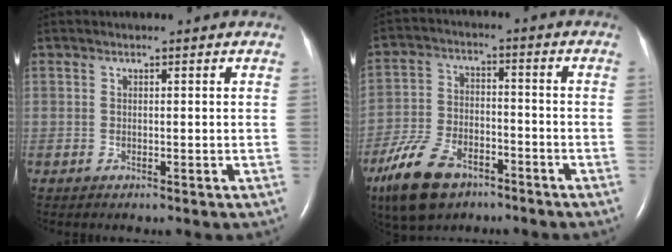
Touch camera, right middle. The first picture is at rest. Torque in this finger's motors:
{"motor_torque": [1.05, -1.09, 0.20, 0.12]}